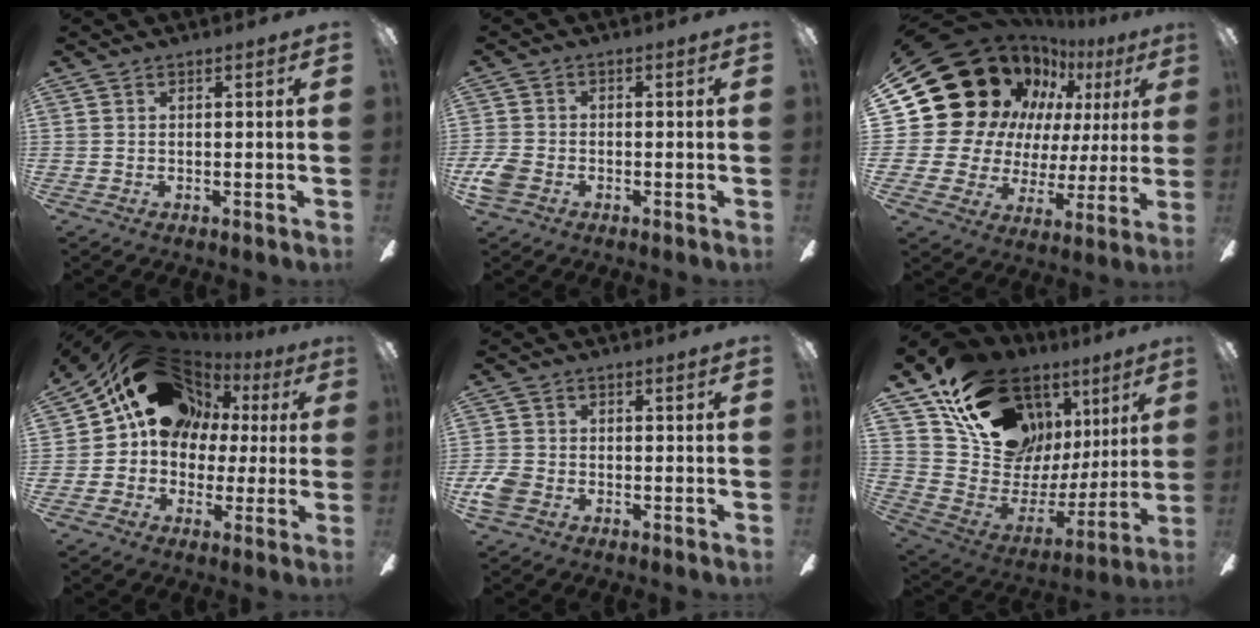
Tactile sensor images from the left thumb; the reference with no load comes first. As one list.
[{"total": 5.2, "force": [-2.4, 3.7, 2.8], "torque": [-0.067, 0.012, -0.047]}, {"total": 22.4, "force": [12.0, 16.2, 9.8], "torque": [-0.171, -0.084, 0.252]}, {"total": 20.2, "force": [8.8, 15.2, 10.1], "torque": [-0.156, -0.036, 0.170]}, {"total": 5.3, "force": [-2.4, 3.8, 2.7], "torque": [-0.066, 0.011, -0.047]}, {"total": 19.3, "force": [13.1, 11.4, 8.6], "torque": [-0.157, -0.088, 0.253]}]